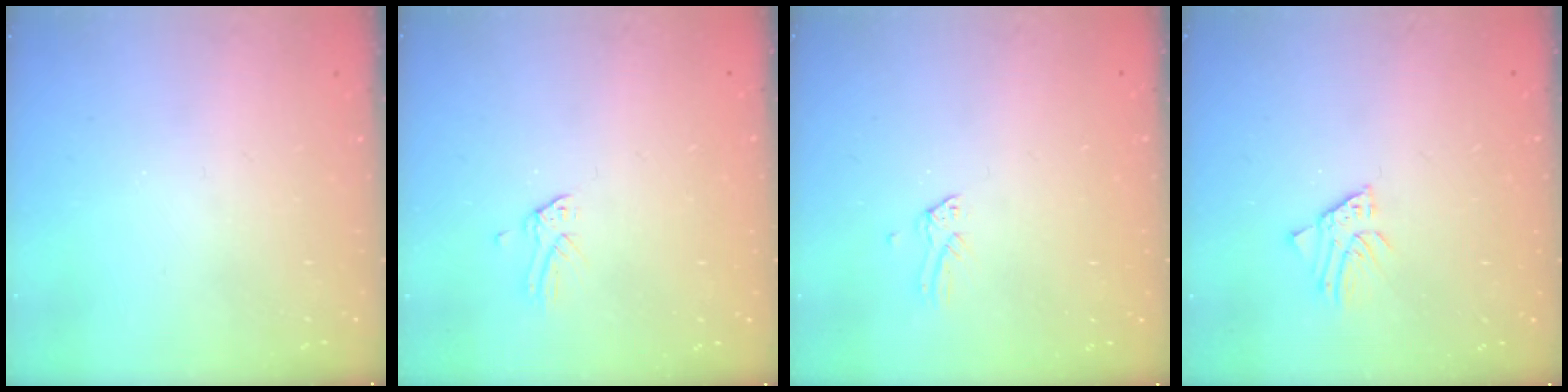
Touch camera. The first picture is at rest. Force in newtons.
{"total": 0.0}
{"total": 0.0}
{"total": 2.4, "press": 2.4, "slide": 0.2}